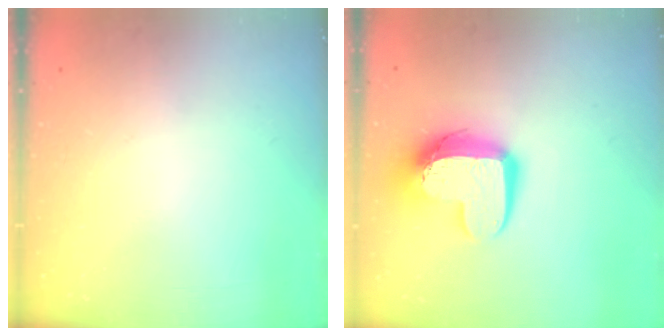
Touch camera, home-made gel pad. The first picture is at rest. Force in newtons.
{"total": 13.3, "press": 13.3, "slide": 1.4}